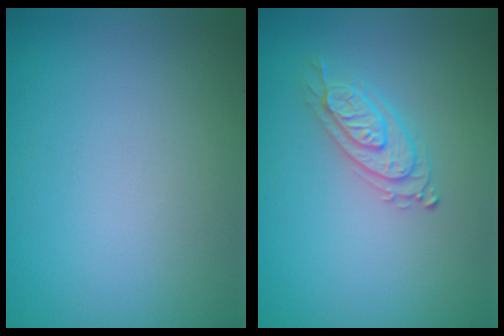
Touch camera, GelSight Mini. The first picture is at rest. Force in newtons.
{"total": 2.1, "press": 2.1, "slide": 0.5}